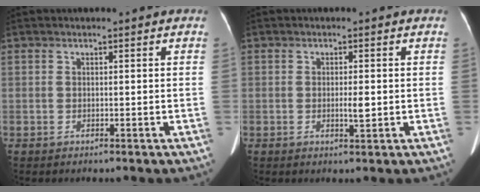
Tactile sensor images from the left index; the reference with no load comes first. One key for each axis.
{"total": 2.2, "fx": -0.3, "fy": 0.5, "fz": 2.2, "tx": -0.039, "ty": -0.002, "tz": -0.004}